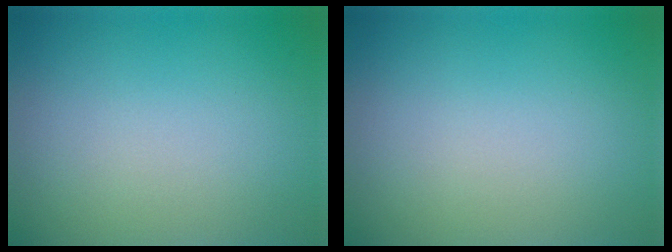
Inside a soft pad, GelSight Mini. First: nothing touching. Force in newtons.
{"total": 0.0}